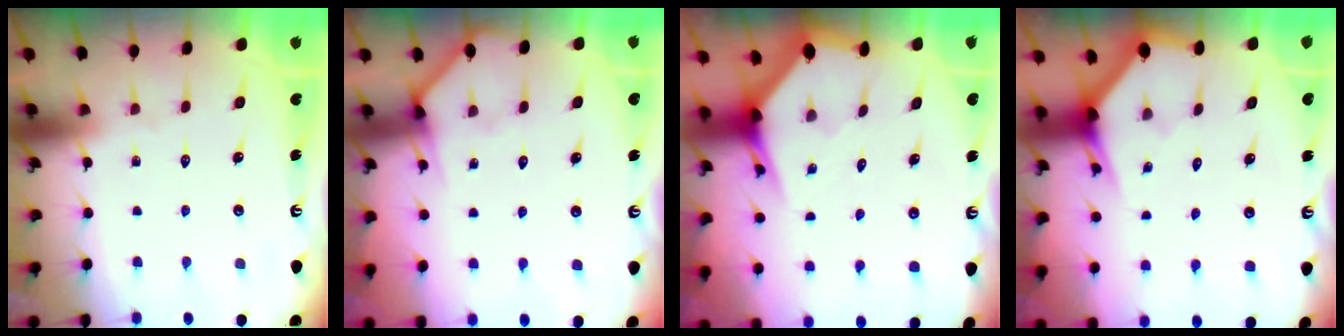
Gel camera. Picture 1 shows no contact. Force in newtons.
{"total": 4.2, "press": 4.2, "slide": 0.3}
{"total": 3.4, "press": 3.3, "slide": 0.3}
{"total": 2.8, "press": 2.8, "slide": 0.1}